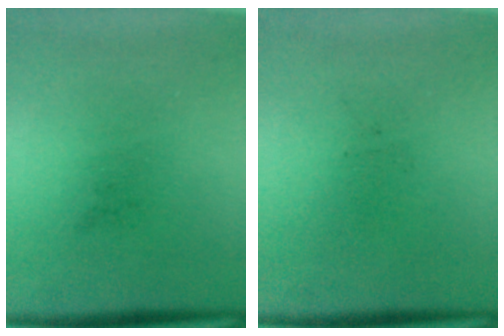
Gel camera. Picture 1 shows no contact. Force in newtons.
{"total": 0.0}